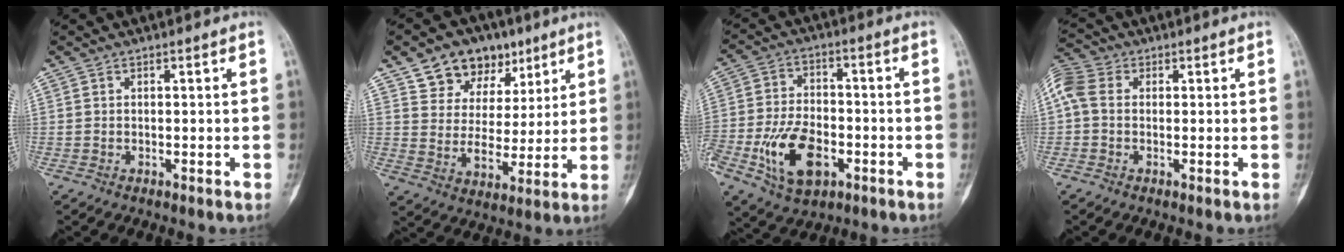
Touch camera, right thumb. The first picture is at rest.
{"total": 13.8, "force": [8.4, 9.7, 5.1], "torque": [-0.035, -0.031, 0.143]}
{"total": 13.4, "force": [-4.9, 7.8, 9.7], "torque": [-0.172, 0.015, -0.085]}
{"total": 6.1, "force": [0.7, 4.5, 4.0], "torque": [-0.098, 0.019, 0.006]}